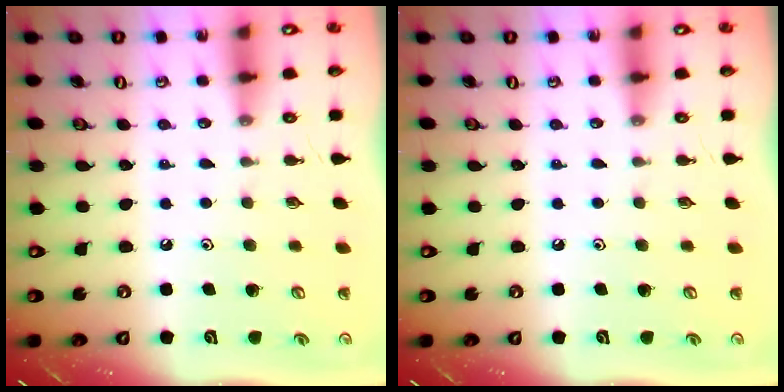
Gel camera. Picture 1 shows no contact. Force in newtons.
{"total": 0.0}